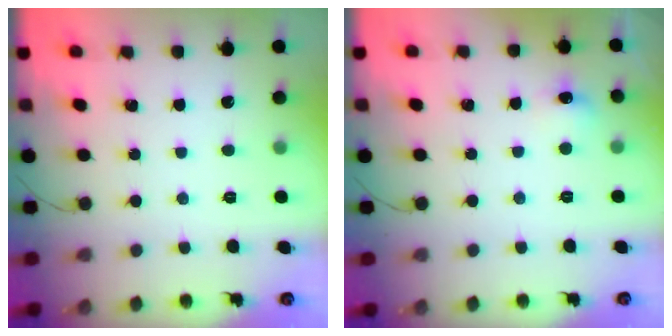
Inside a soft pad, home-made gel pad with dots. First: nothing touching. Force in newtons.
{"total": 5.8, "press": 5.6, "slide": 1.7}